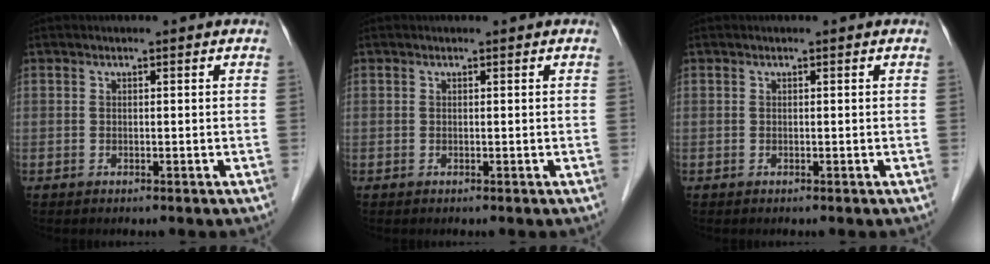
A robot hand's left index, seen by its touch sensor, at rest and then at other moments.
{"total": 0.0}
{"total": 0.0}